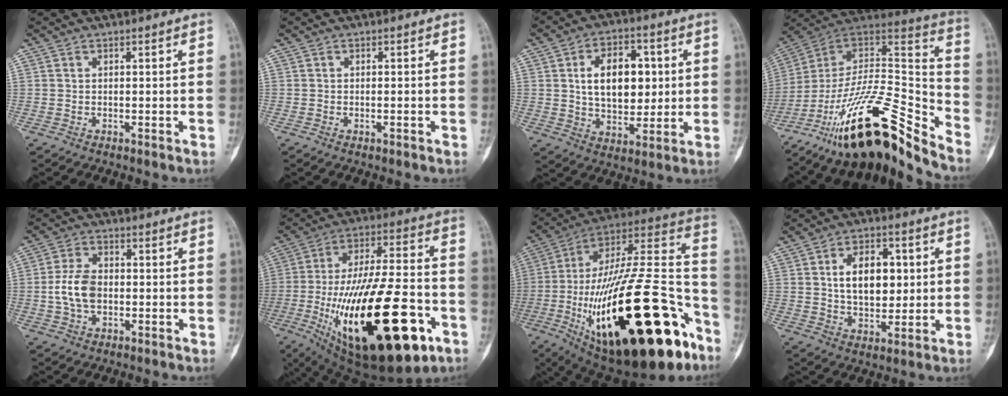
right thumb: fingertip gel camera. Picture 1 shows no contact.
{"total": 0.7, "force": [-0.3, 0.2, 0.6], "torque": [-0.014, 0.004, -0.002]}
{"total": 13.5, "force": [2.2, 8.6, 10.2], "torque": [-0.127, -0.001, 0.039]}
{"total": 26.3, "force": [-19.0, 6.3, 17.0], "torque": [-0.250, 0.109, -0.323]}
{"total": 7.5, "force": [-0.8, 4.9, 5.6], "torque": [-0.107, 0.013, -0.017]}
{"total": 35.1, "force": [-12.2, 13.4, 30.1], "torque": [-0.513, 0.023, -0.181]}
{"total": 43.8, "force": [-17.4, 16.5, 36.7], "torque": [-0.560, 0.052, -0.273]}
{"total": 11.4, "force": [1.8, 7.3, 8.6], "torque": [-0.110, -0.002, 0.035]}